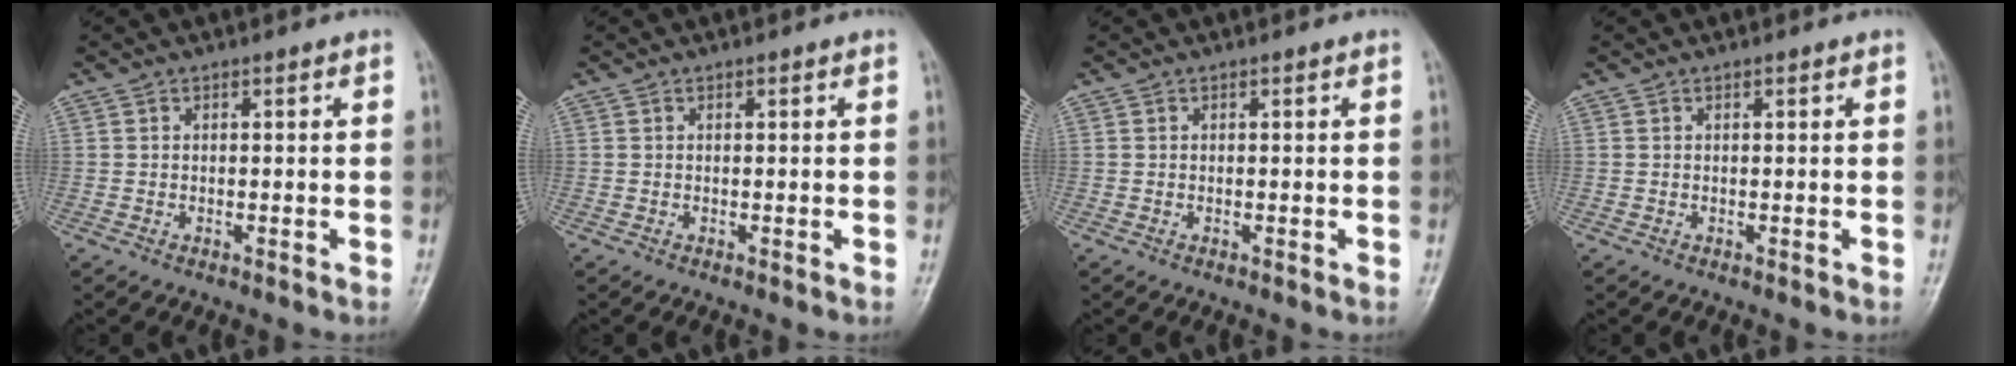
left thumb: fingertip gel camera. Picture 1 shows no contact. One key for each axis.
{"total": 0.0}
{"total": 0.0}
{"total": 0.0}